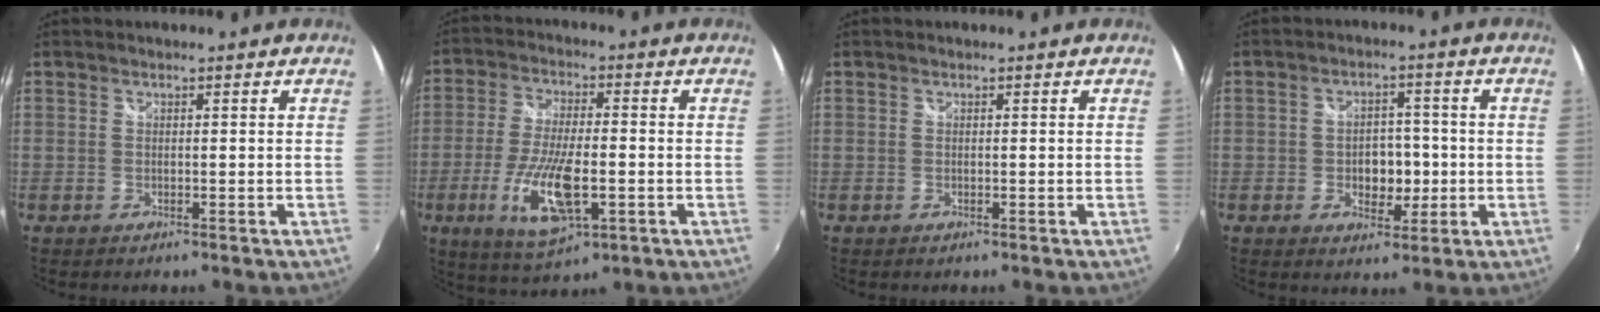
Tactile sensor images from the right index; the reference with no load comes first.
{"total": 13.1, "force": [-4.0, 4.5, 11.7], "torque": [-0.237, -0.018, -0.071]}
{"total": 0.0}
{"total": 6.1, "force": [-1.1, 4.4, 4.1], "torque": [-0.070, 0.004, -0.012]}